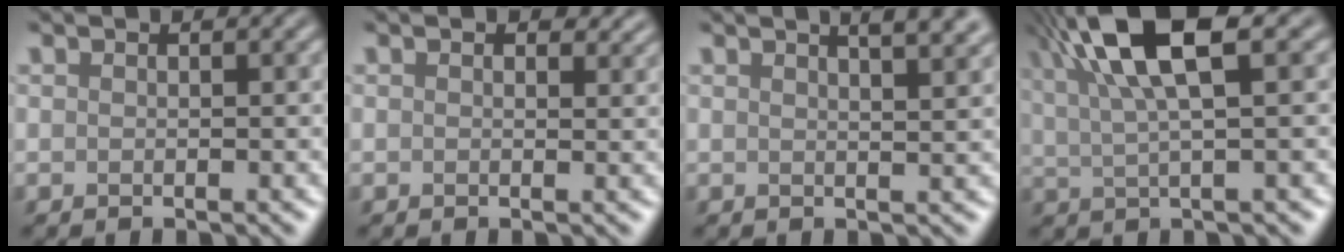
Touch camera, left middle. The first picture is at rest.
{"total": 1.3, "force": [0.8, 0.6, 0.8], "torque": [-0.008, -0.001, 0.011]}
{"total": 5.9, "force": [3.7, 2.4, 4.0], "torque": [-0.020, 0.039, 0.020]}
{"total": 9.5, "force": [4.4, 2.7, 8.1], "torque": [-0.153, 0.019, 0.078]}